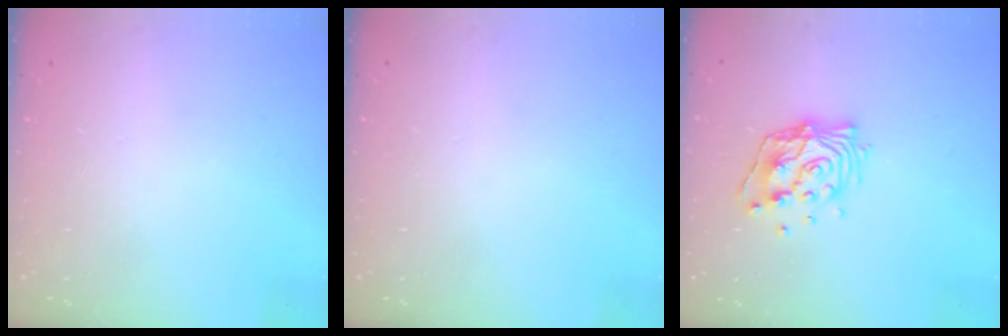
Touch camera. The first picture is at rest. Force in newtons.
{"total": 0.0}
{"total": 13.4, "press": 13.4, "slide": 1.1}